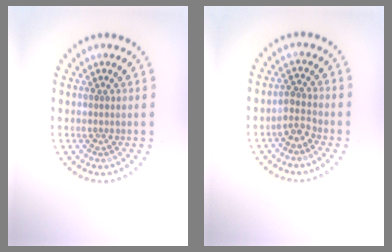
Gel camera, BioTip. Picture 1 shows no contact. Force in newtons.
{"total": 1.9, "press": 1.5, "slide": 1.1}